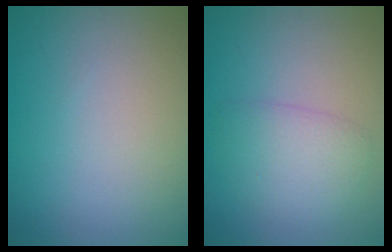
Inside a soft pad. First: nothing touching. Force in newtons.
{"total": 2.9, "press": 2.9, "slide": 0.2}